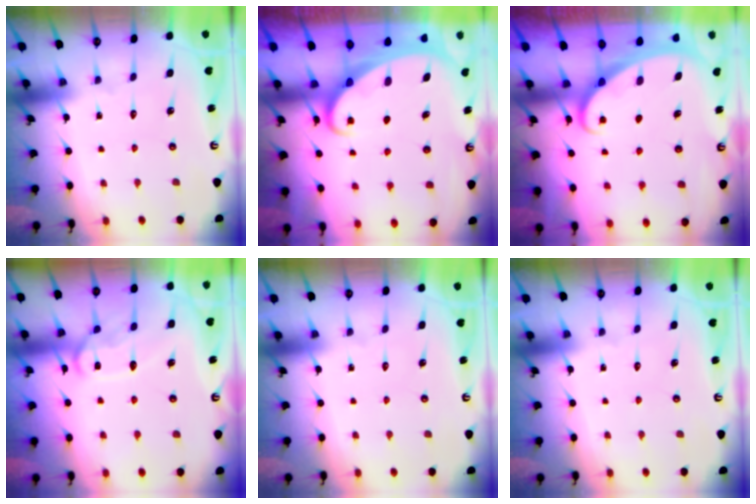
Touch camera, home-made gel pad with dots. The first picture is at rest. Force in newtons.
{"total": 2.6, "press": 2.6, "slide": 0.4}
{"total": 2.2, "press": 2.2, "slide": 0.3}
{"total": 13.1, "press": 13.1, "slide": 1.3}
{"total": 0.0}
{"total": 0.0}